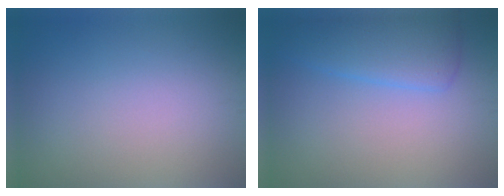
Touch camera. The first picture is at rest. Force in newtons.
{"total": 4.0, "press": 4.0, "slide": 0.3}